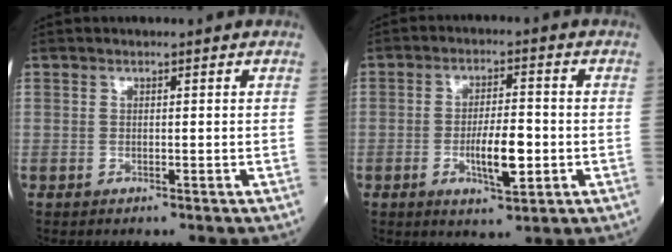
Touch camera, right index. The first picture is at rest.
{"total": 6.8, "force": [-1.6, 1.8, 6.4], "torque": [-0.114, -0.002, -0.024]}